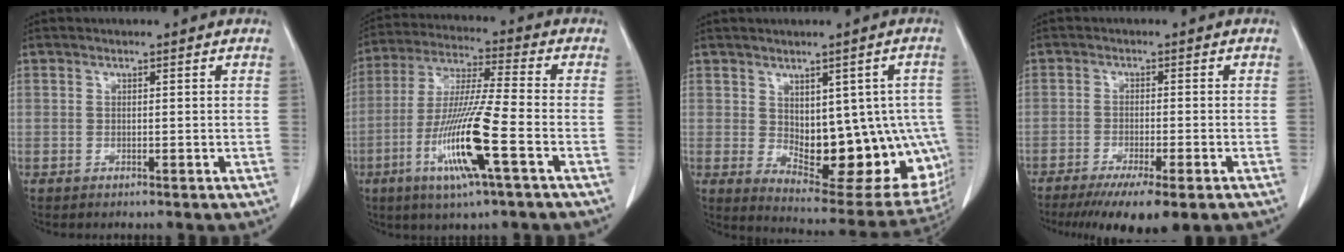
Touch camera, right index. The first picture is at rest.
{"total": 14.5, "force": [-5.4, -0.1, 13.5], "torque": [-0.274, -0.019, -0.104]}
{"total": 17.7, "force": [-1.9, 8.4, 15.5], "torque": [-0.151, 0.003, 0.003]}
{"total": 10.5, "force": [-7.5, 1.3, 7.2], "torque": [-0.102, -0.022, -0.112]}